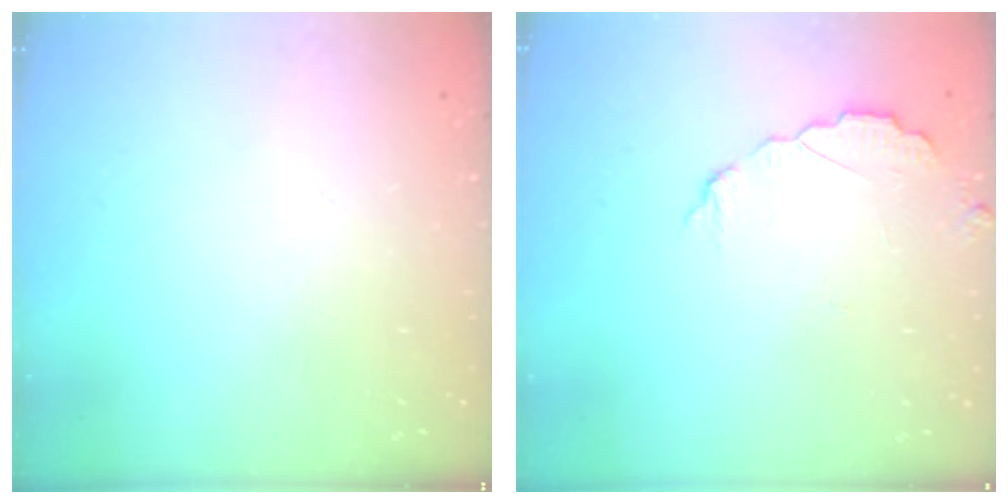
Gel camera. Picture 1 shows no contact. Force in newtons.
{"total": 3.7, "press": 3.7, "slide": 0.4}